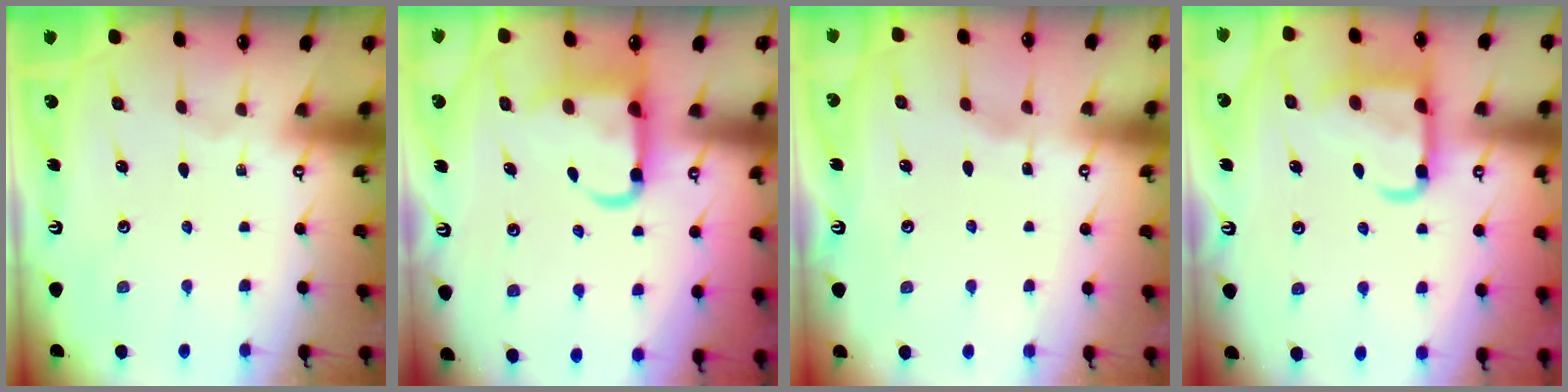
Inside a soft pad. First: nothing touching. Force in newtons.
{"total": 12.0, "press": 11.9, "slide": 1.6}
{"total": 3.0, "press": 2.9, "slide": 0.3}
{"total": 13.9, "press": 13.9, "slide": 1.4}